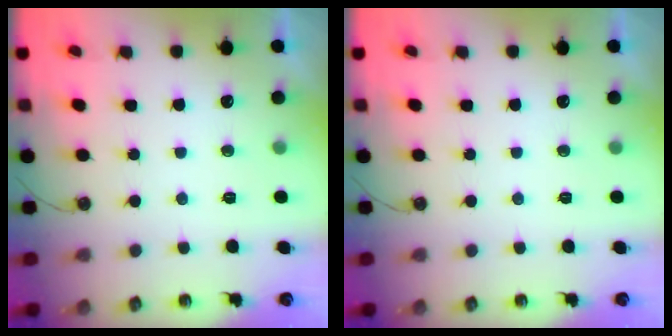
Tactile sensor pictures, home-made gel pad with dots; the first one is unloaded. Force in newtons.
{"total": 0.0}